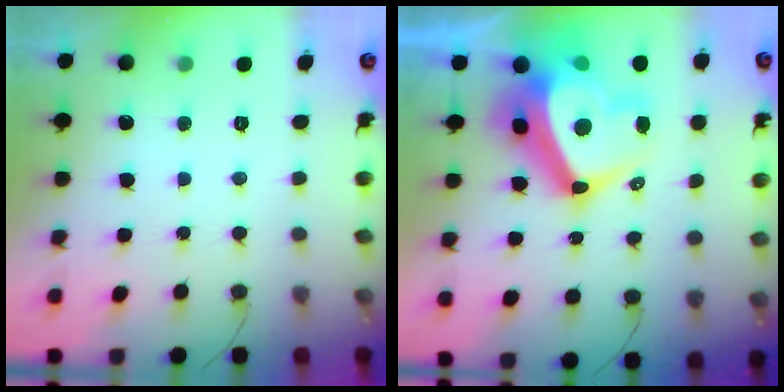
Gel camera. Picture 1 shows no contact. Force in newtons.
{"total": 21.1, "press": 21.0, "slide": 2.1}